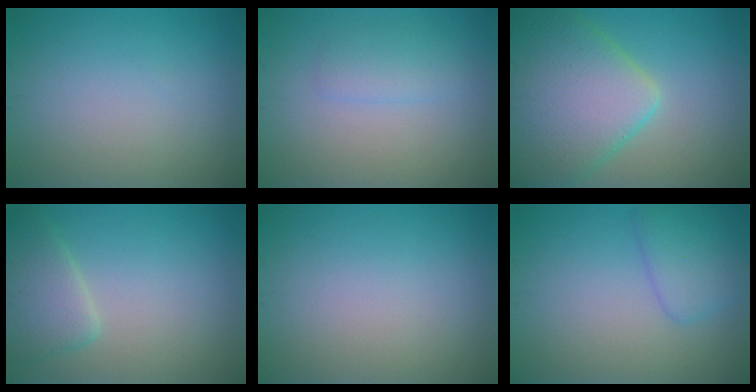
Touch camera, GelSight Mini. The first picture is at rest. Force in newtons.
{"total": 1.7, "press": 1.7, "slide": 0.0}
{"total": 10.4, "press": 10.4, "slide": 0.6}
{"total": 3.6, "press": 3.6, "slide": 0.2}
{"total": 0.0}
{"total": 2.9, "press": 2.9, "slide": 0.1}